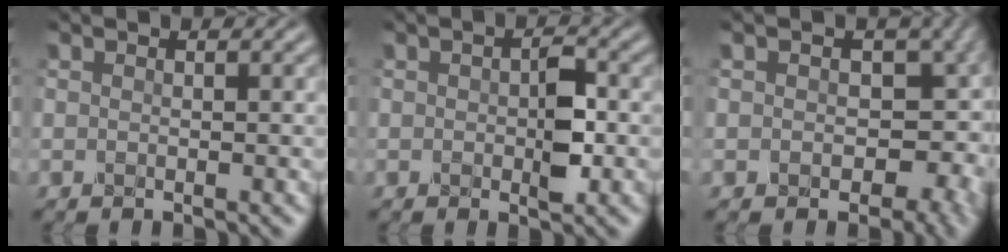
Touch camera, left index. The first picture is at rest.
{"total": 3.0, "force": [-0.2, 1.3, 2.6], "torque": [-0.041, -0.001, -0.003]}
{"total": 6.7, "force": [0.0, 5.0, 4.5], "torque": [-0.047, -0.011, -0.001]}